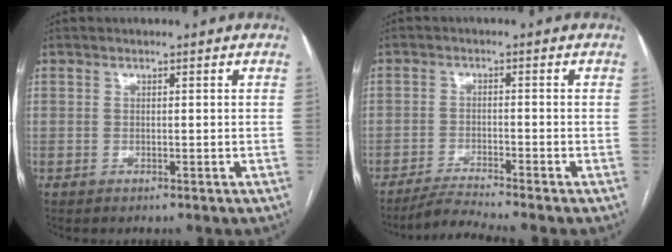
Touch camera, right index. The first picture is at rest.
{"total": 4.5, "force": [-4.0, -1.8, 1.0], "torque": [-0.028, -0.023, -0.076]}